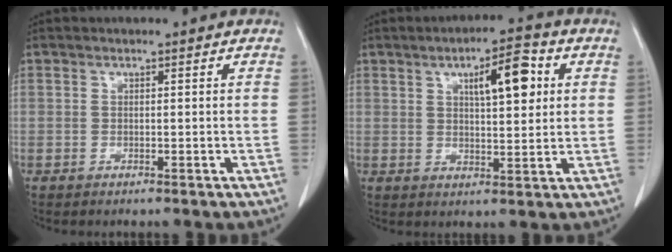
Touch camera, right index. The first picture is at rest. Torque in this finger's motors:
{"motor_torque": [0.25, 0.20, 0.25, 0.08]}